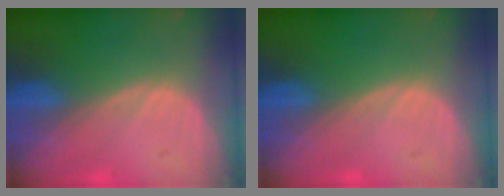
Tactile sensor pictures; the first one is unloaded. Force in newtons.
{"total": 0.0}